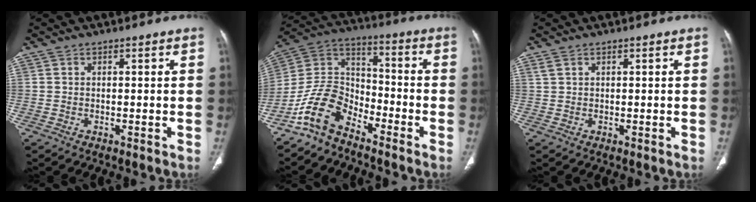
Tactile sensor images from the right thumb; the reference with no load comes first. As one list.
[{"total": 10.8, "force": [-7.9, 5.8, 4.6], "torque": [-0.081, 0.080, -0.168]}, {"total": 1.0, "force": [0.6, 0.5, 0.5], "torque": [-0.015, 0.009, 0.018]}]